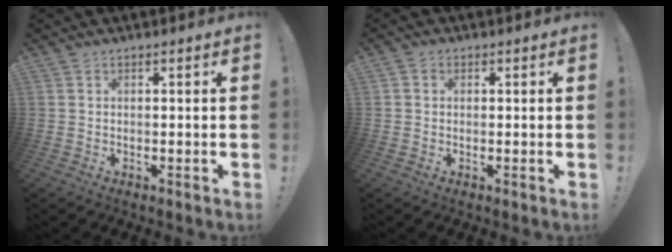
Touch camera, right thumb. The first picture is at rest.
{"total": 1.4, "force": [0.0, 1.3, 0.5], "torque": [-0.002, 0.002, -0.002]}